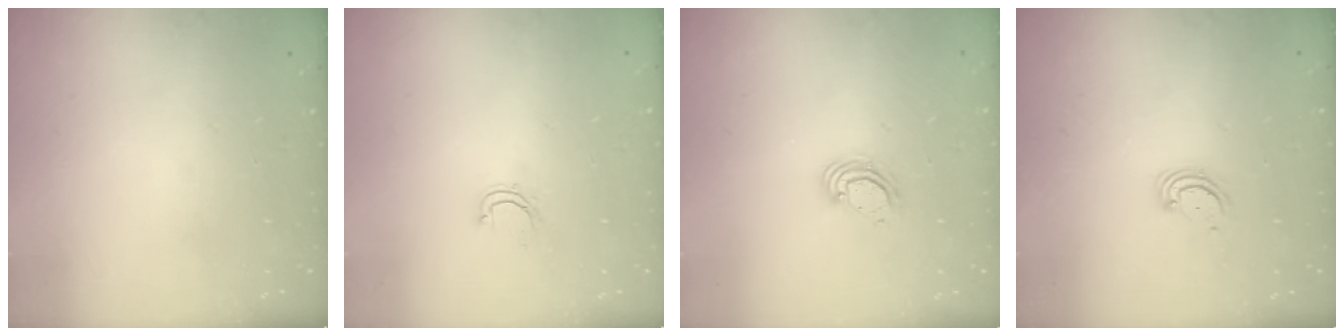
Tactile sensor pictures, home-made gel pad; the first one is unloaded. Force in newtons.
{"total": 3.7, "press": 3.7, "slide": 0.3}
{"total": 4.8, "press": 4.8, "slide": 0.3}
{"total": 2.9, "press": 2.9, "slide": 0.3}